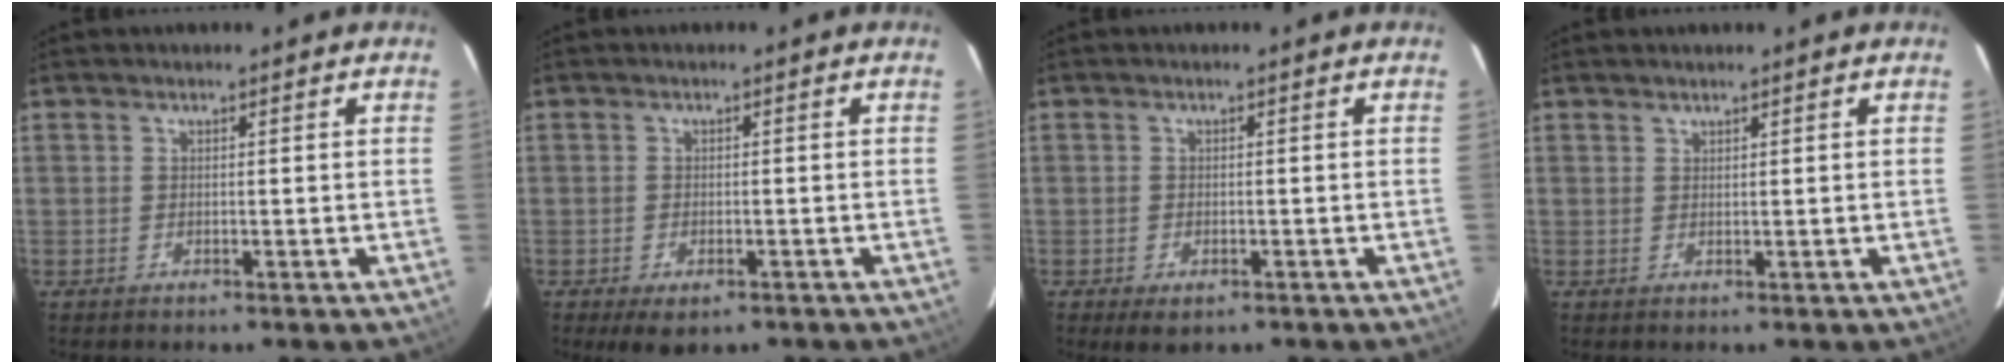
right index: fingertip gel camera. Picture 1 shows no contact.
{"total": 4.6, "force": [-2.8, 2.4, 2.8], "torque": [-0.059, -0.018, -0.041]}
{"total": 3.0, "force": [-1.7, 1.7, 1.9], "torque": [-0.035, -0.010, -0.024]}
{"total": 0.6, "force": [0.6, 0.2, 0.0], "torque": [-0.001, 0.002, 0.012]}